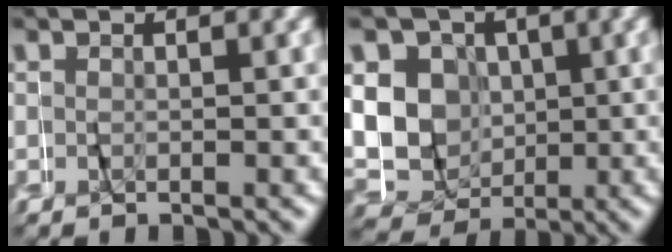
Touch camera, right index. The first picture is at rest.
{"total": 12.7, "force": [1.8, 11.5, 5.1], "torque": [-0.120, -0.007, 0.022]}